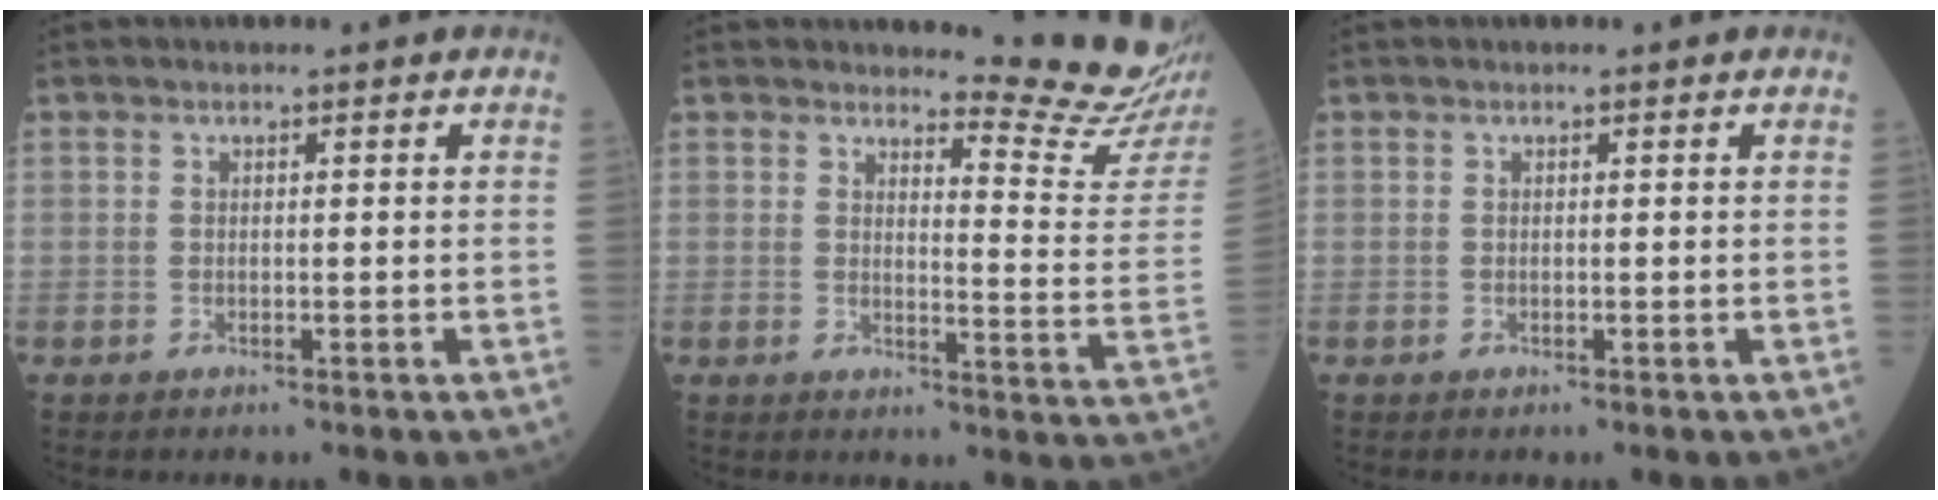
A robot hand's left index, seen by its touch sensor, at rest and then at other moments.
{"total": 11.2, "force": [11.0, -1.4, 1.8], "torque": [-0.020, -0.115, 0.117]}
{"total": 0.0}